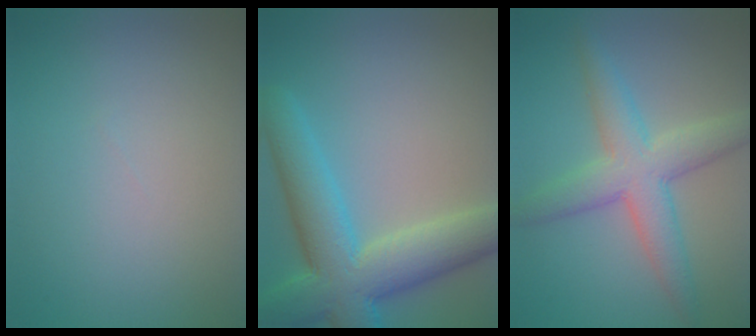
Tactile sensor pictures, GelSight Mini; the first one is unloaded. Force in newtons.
{"total": 9.2, "press": 9.2, "slide": 0.4}
{"total": 5.5, "press": 5.5, "slide": 0.1}